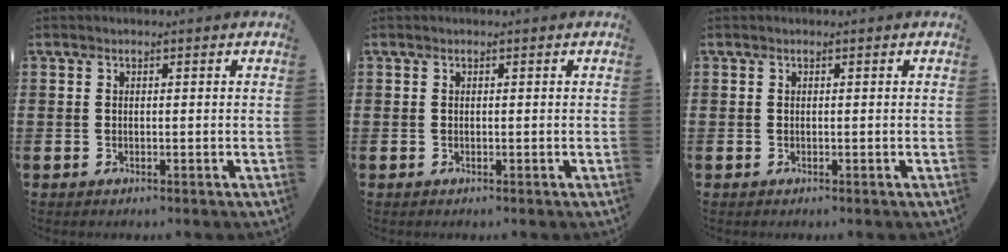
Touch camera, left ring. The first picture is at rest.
{"total": 0.0}
{"total": 0.0}